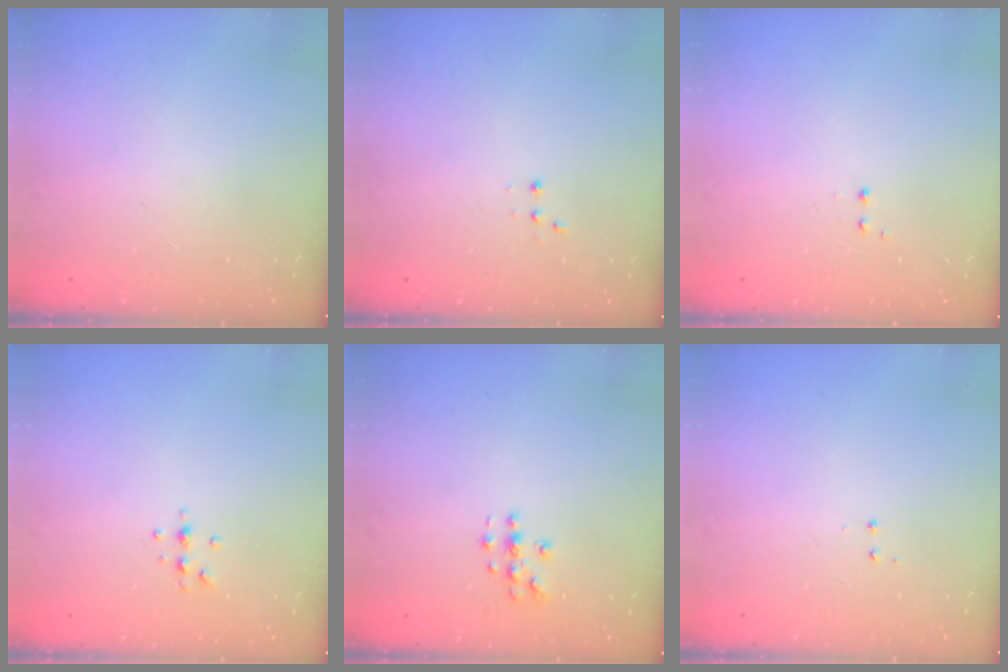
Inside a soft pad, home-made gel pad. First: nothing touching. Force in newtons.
{"total": 2.8, "press": 2.7, "slide": 0.7}
{"total": 1.2, "press": 1.0, "slide": 0.6}
{"total": 5.0, "press": 4.9, "slide": 0.9}
{"total": 3.9, "press": 3.9, "slide": 0.5}
{"total": 3.5, "press": 3.5, "slide": 0.5}